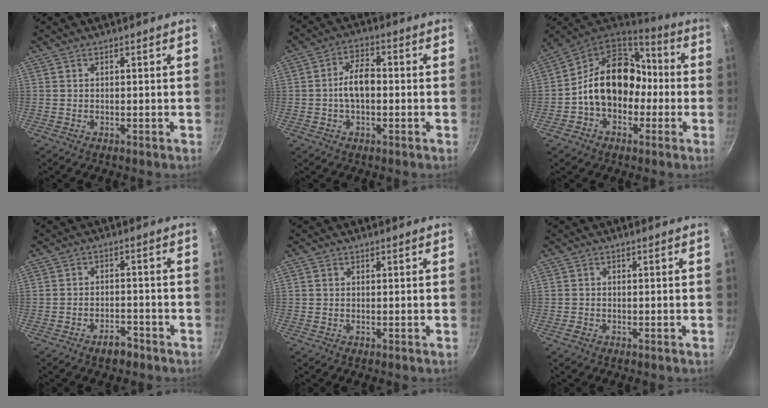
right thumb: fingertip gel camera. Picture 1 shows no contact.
{"total": 6.7, "force": [-0.5, 3.8, 5.5], "torque": [-0.083, 0.026, -0.015]}
{"total": 17.9, "force": [-1.6, 13.6, 11.5], "torque": [-0.146, 0.059, -0.037]}
{"total": 4.0, "force": [-2.8, 2.0, 2.0], "torque": [-0.019, 0.027, -0.038]}
{"total": 0.6, "force": [0.2, 0.5, 0.2], "torque": [-0.001, 0.003, 0.002]}
{"total": 1.4, "force": [-0.8, 1.1, 0.6], "torque": [-0.010, 0.003, -0.014]}